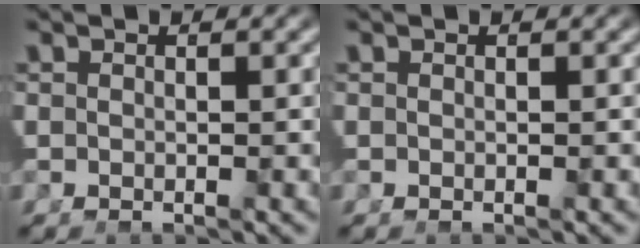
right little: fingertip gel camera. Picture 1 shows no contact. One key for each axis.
{"total": 0.0}